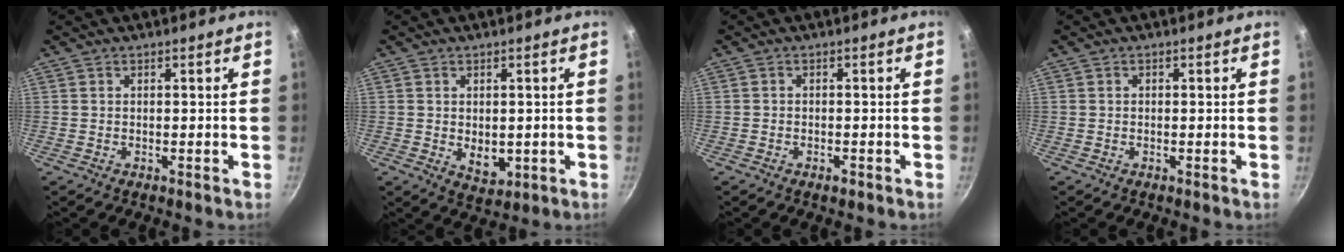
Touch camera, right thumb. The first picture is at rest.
{"total": 5.0, "force": [-0.4, 3.4, 3.6], "torque": [-0.044, -0.010, 0.005]}
{"total": 1.4, "force": [-0.9, 0.7, 0.8], "torque": [-0.016, 0.006, -0.014]}
{"total": 0.0}